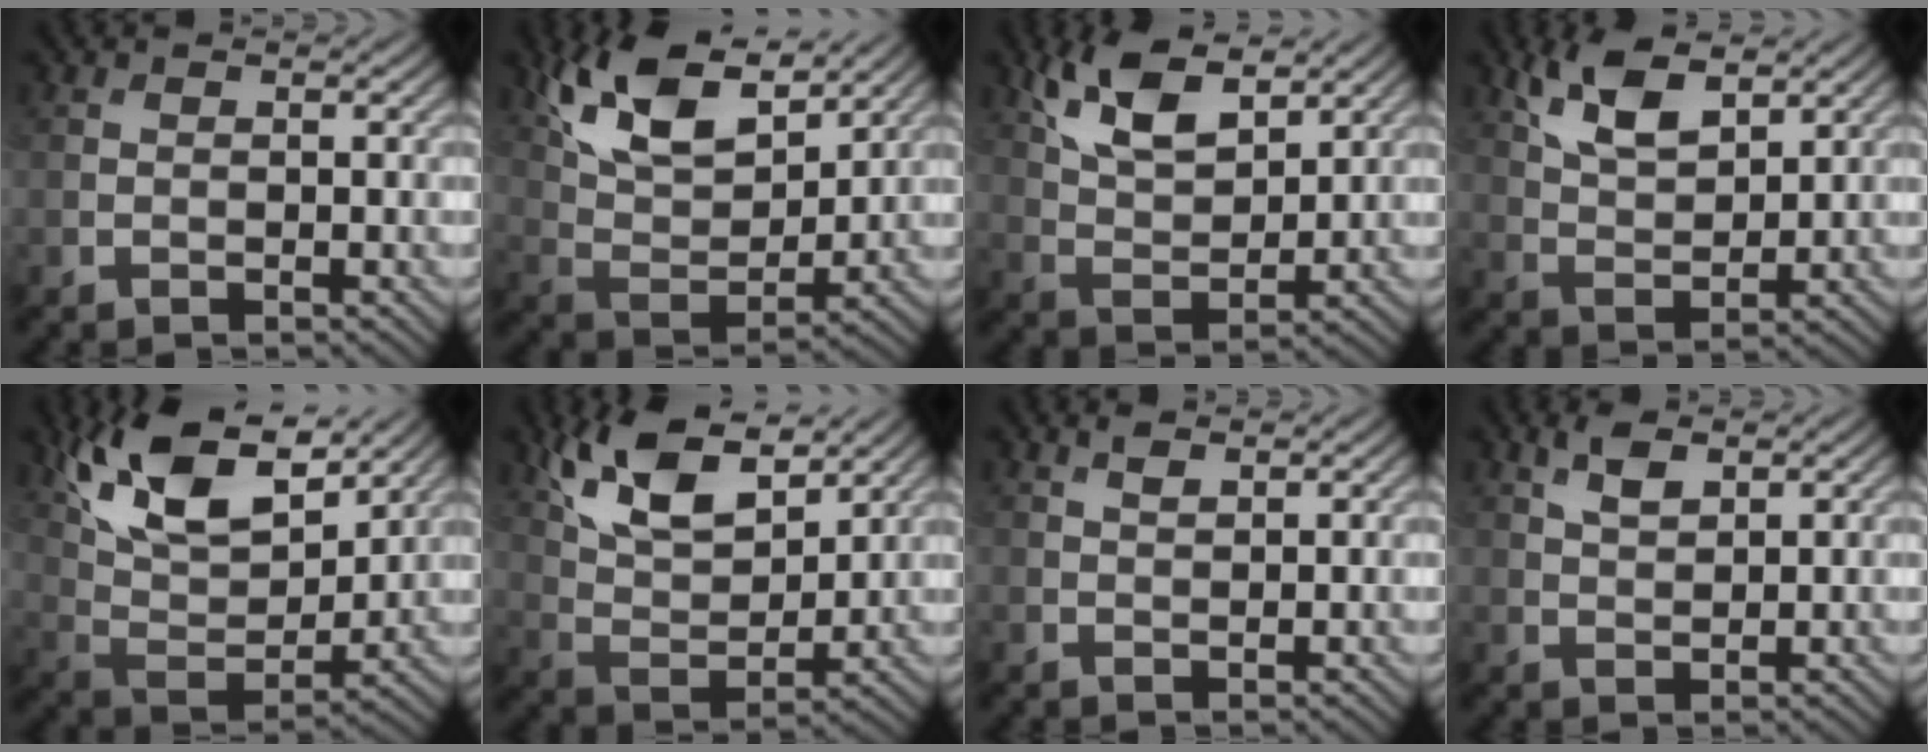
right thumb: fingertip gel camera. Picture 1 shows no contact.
{"total": 12.9, "force": [8.6, 5.2, 8.1], "torque": [-0.169, 0.004, 0.153]}
{"total": 8.9, "force": [5.3, 3.9, 6.1], "torque": [-0.136, 0.005, 0.107]}
{"total": 7.3, "force": [4.3, 3.1, 5.0], "torque": [-0.113, 0.002, 0.088]}
{"total": 14.7, "force": [9.8, 5.8, 9.3], "torque": [-0.193, 0.010, 0.160]}
{"total": 11.6, "force": [7.6, 4.6, 7.6], "torque": [-0.161, 0.003, 0.140]}
{"total": 1.3, "force": [1.0, 0.4, 0.8], "torque": [-0.020, 0.002, 0.020]}
{"total": 2.9, "force": [1.8, 1.2, 1.9], "torque": [-0.045, 0.002, 0.038]}